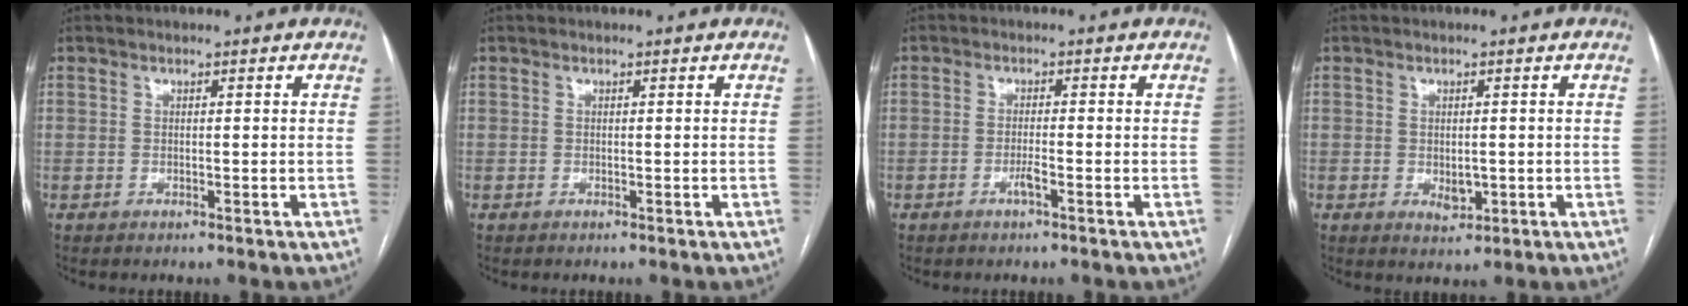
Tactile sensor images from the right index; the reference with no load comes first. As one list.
[{"total": 0.0}, {"total": 1.8, "force": [-1.0, -0.1, 1.5], "torque": [-0.029, -0.001, -0.019]}, {"total": 2.4, "force": [-0.4, 1.4, 1.9], "torque": [-0.029, -0.003, 0.002]}]